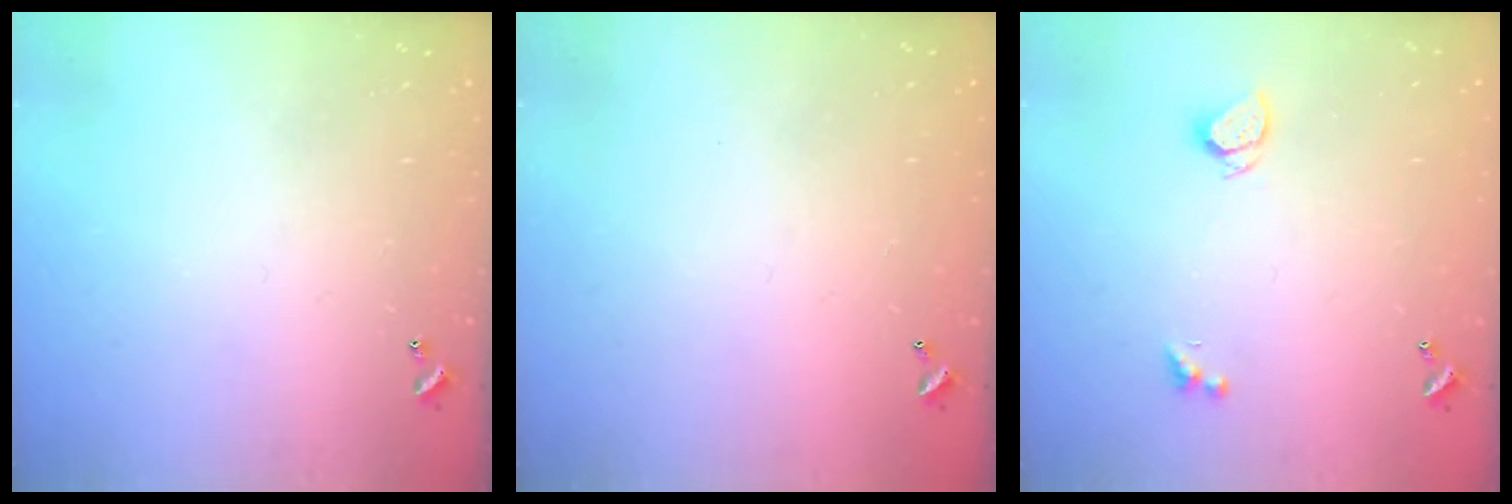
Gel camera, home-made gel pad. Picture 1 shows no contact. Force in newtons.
{"total": 2.8, "press": 2.8, "slide": 0.1}
{"total": 2.4, "press": 2.3, "slide": 0.6}